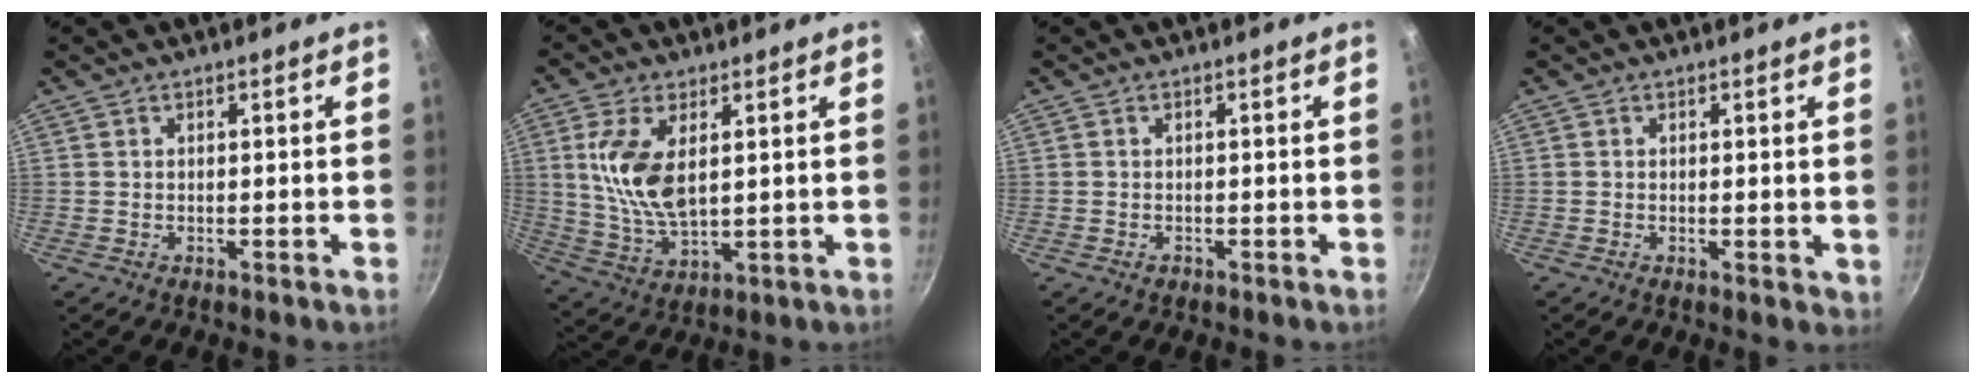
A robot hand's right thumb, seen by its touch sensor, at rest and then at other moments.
{"total": 11.4, "force": [2.7, 5.7, 9.4], "torque": [-0.184, -0.017, 0.061]}
{"total": 0.7, "force": [-0.4, 0.5, 0.2], "torque": [-0.003, 0.002, -0.007]}
{"total": 1.6, "force": [0.2, 0.7, 1.4], "torque": [-0.017, -0.005, 0.001]}